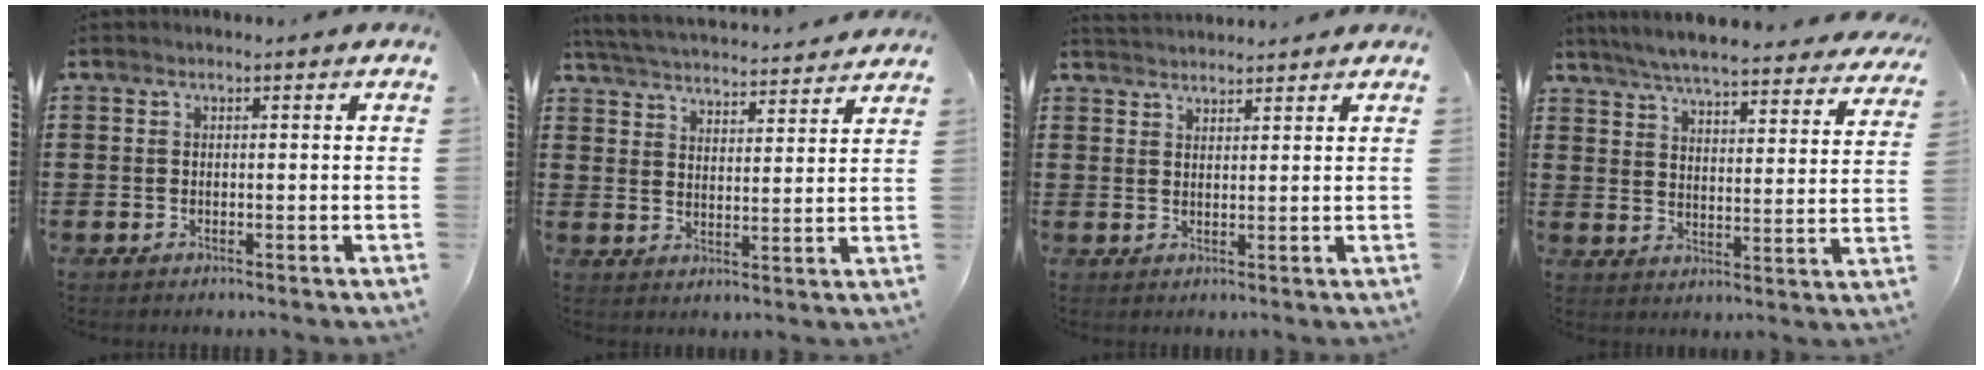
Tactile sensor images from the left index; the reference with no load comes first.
{"total": 4.8, "force": [4.8, -0.3, 0.5], "torque": [-0.033, -0.034, 0.081]}
{"total": 2.3, "force": [2.3, 0.0, -0.1], "torque": [-0.004, -0.003, 0.045]}
{"total": 6.3, "force": [6.0, -0.2, 2.0], "torque": [-0.065, -0.038, 0.103]}